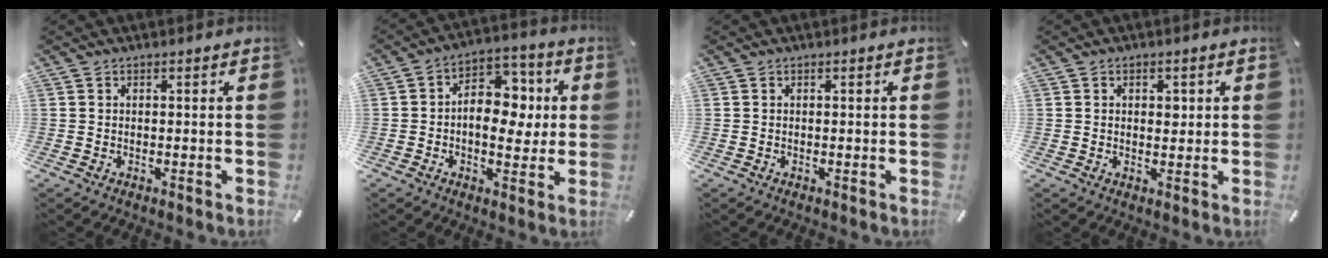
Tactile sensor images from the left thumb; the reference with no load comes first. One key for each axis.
{"total": 10.7, "fx": 0.3, "fy": 7.9, "fz": 7.2, "tx": -0.083, "ty": -0.006, "tz": 0.004}
{"total": 0.0}
{"total": 2.5, "fx": 0.5, "fy": 1.8, "fz": 1.6, "tx": -0.011, "ty": -0.003, "tz": 0.002}